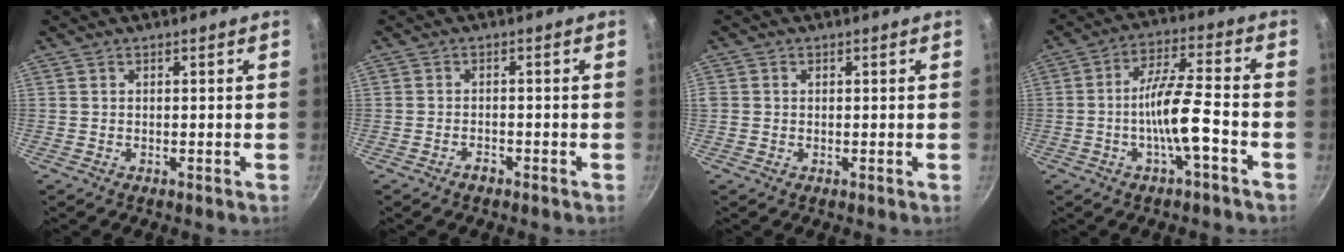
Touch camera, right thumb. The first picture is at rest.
{"total": 1.5, "force": [-1.2, 0.6, 0.7], "torque": [-0.011, 0.014, -0.020]}
{"total": 1.0, "force": [0.2, 0.9, 0.3], "torque": [-0.003, 0.001, 0.000]}
{"total": 10.0, "force": [-3.5, 1.9, 9.1], "torque": [-0.167, 0.032, -0.067]}